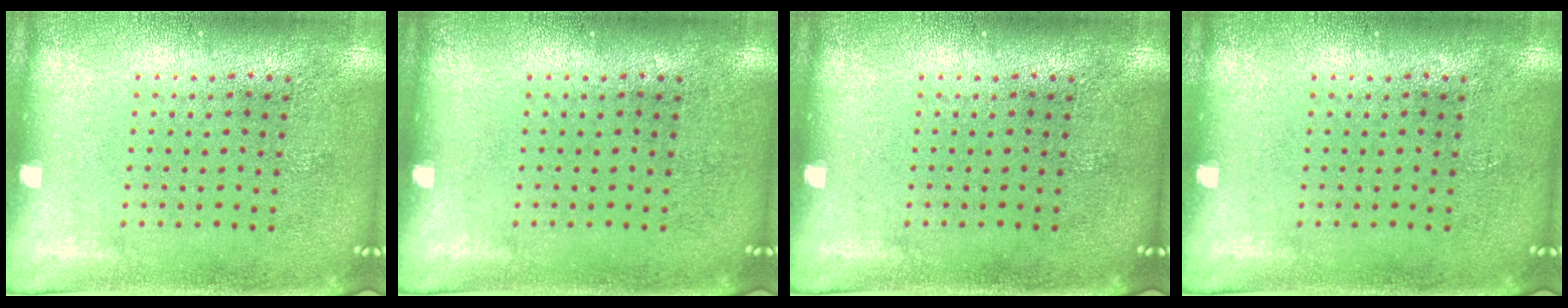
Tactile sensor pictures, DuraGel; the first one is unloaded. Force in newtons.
{"total": 0.0}
{"total": 0.0}
{"total": 0.0}